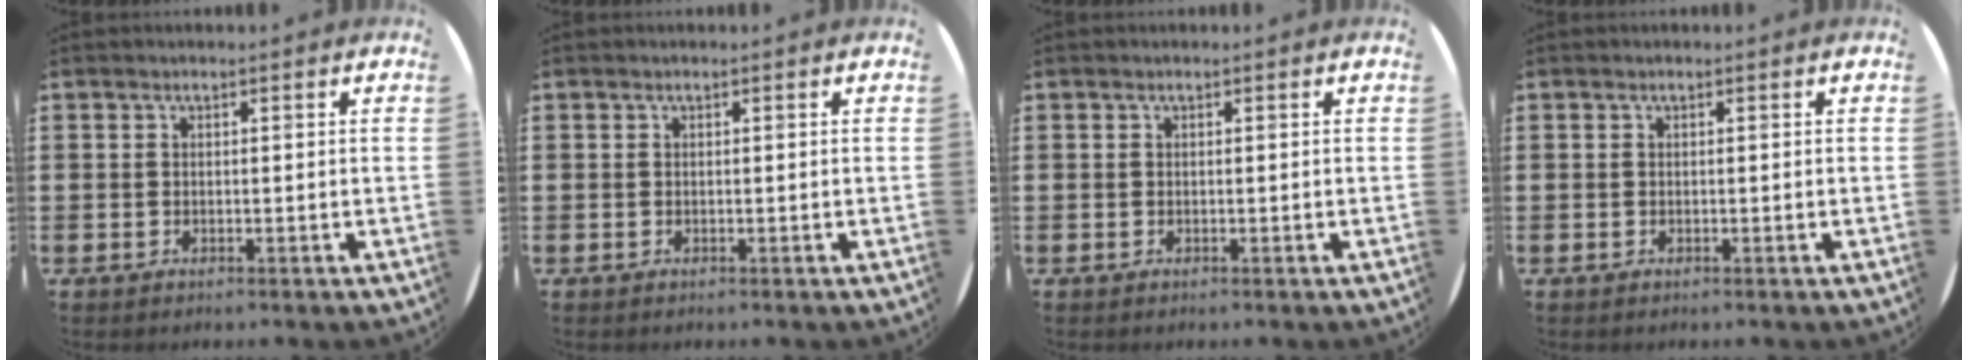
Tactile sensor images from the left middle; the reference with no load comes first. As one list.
[{"total": 0.0}, {"total": 0.0}, {"total": 0.0}]